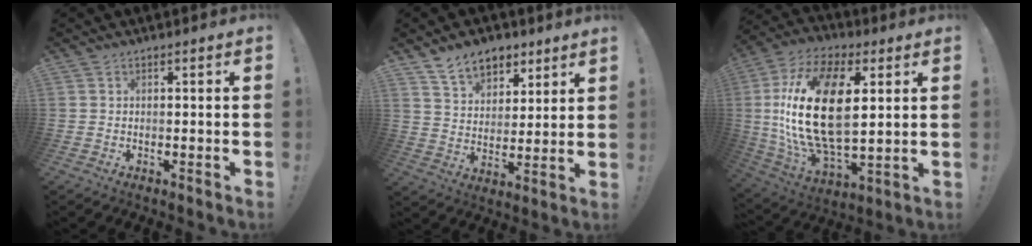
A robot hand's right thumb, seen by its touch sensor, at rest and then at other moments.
{"total": 10.5, "force": [7.5, 6.4, 3.6], "torque": [-0.049, -0.050, 0.144]}
{"total": 26.1, "force": [3.7, 13.7, 21.9], "torque": [-0.440, -0.006, 0.064]}